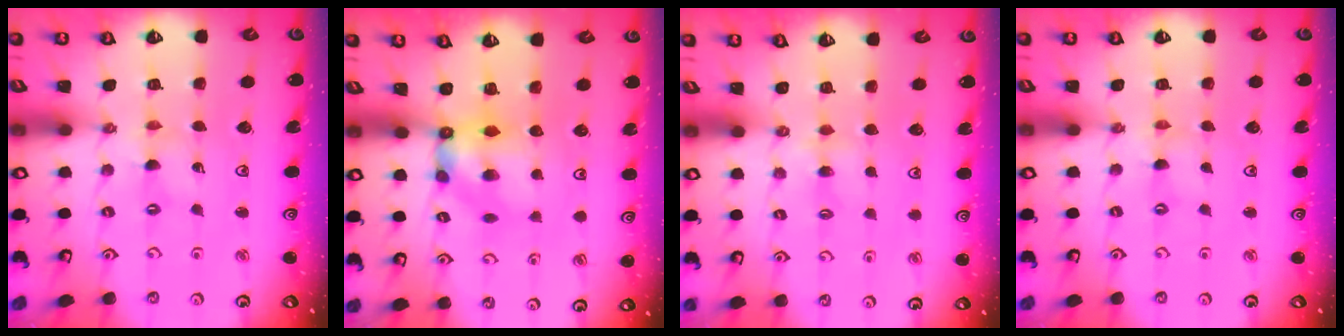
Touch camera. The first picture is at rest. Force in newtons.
{"total": 6.3, "press": 6.3, "slide": 0.5}
{"total": 3.6, "press": 3.5, "slide": 0.6}
{"total": 0.0}